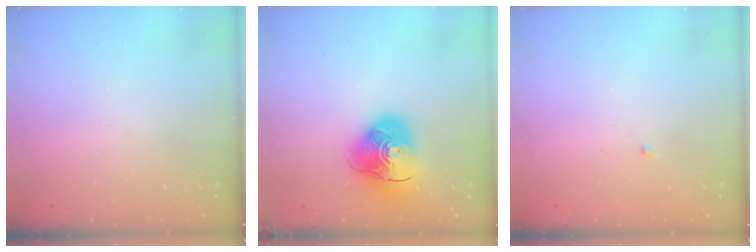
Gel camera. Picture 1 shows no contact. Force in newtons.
{"total": 12.7, "press": 12.6, "slide": 2.0}
{"total": 1.4, "press": 1.3, "slide": 0.1}